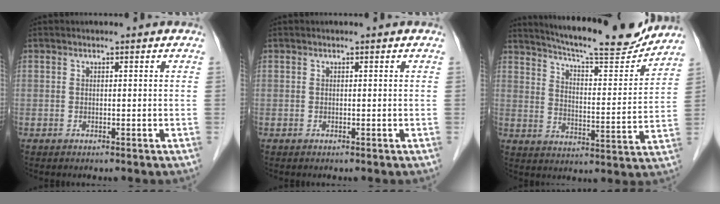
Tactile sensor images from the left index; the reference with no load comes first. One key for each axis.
{"total": 0.0}
{"total": 17.2, "fx": 16.0, "fy": 1.2, "fz": 6.1, "tx": -0.103, "ty": -0.030, "tz": 0.224}